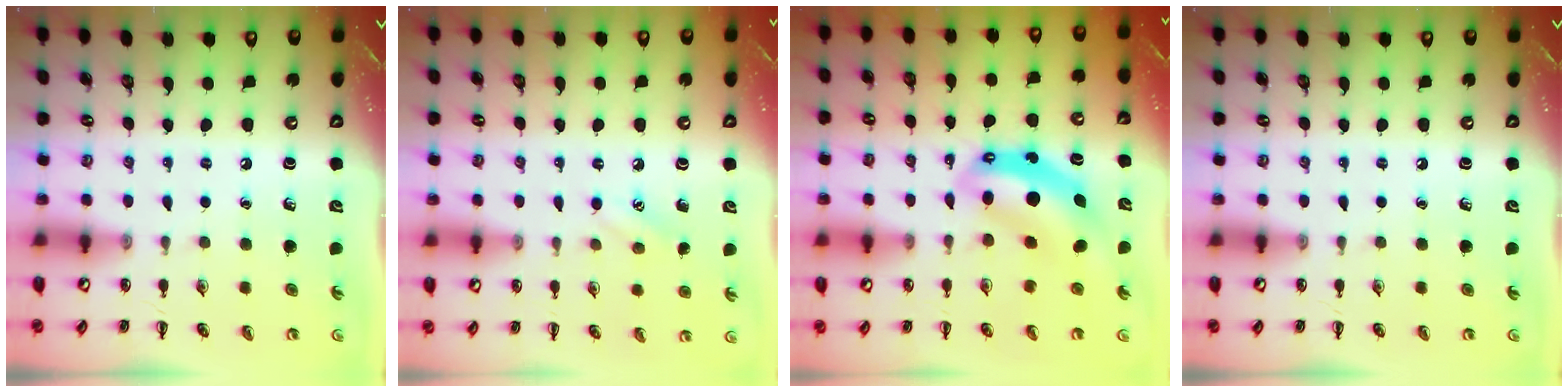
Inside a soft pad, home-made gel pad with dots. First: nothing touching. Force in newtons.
{"total": 7.9, "press": 7.6, "slide": 1.9}
{"total": 8.3, "press": 8.0, "slide": 2.1}
{"total": 0.0}